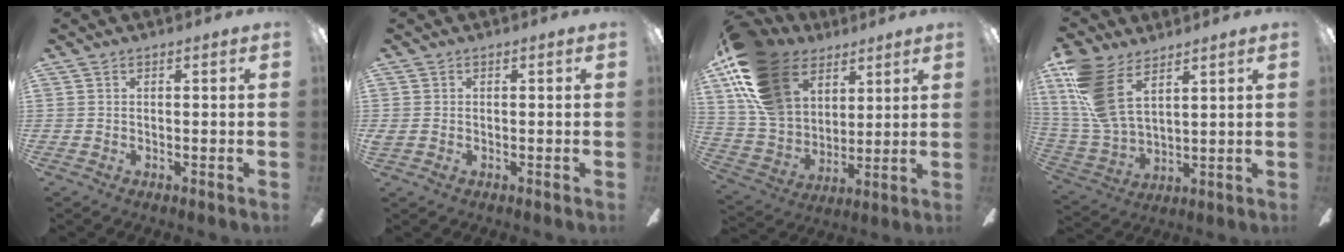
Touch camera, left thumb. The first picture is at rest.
{"total": 1.0, "force": [-0.4, 0.6, 0.6], "torque": [-0.013, 0.000, -0.006]}
{"total": 20.1, "force": [10.6, 13.4, 10.6], "torque": [-0.242, -0.034, 0.203]}
{"total": 14.7, "force": [8.0, 7.2, 10.0], "torque": [-0.237, -0.030, 0.149]}